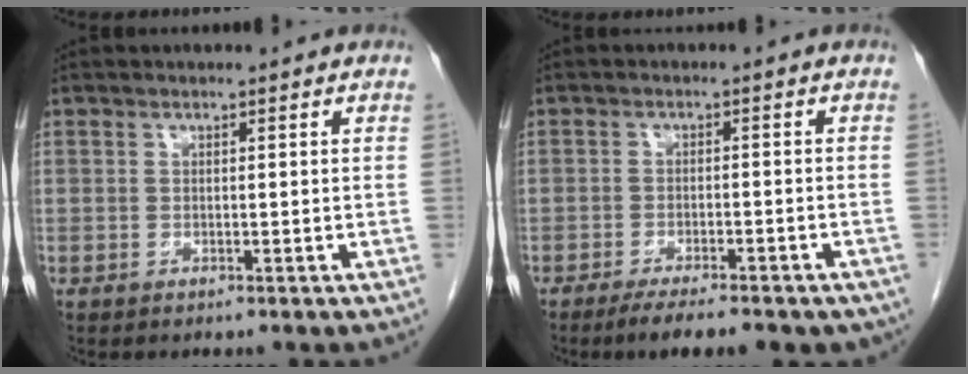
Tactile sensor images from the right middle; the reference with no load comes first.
{"total": 11.1, "force": [-8.5, 3.0, 6.4], "torque": [-0.077, -0.005, -0.112]}